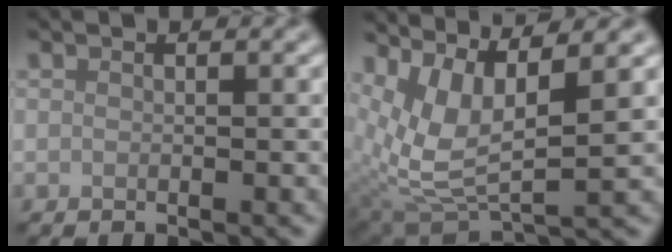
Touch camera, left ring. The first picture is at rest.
{"total": 6.7, "force": [3.2, 2.2, 5.4], "torque": [-0.127, -0.003, 0.069]}